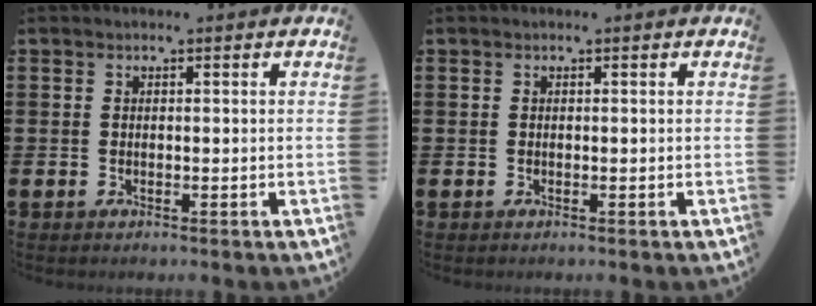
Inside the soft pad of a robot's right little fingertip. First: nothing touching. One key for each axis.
{"total": 0.0}